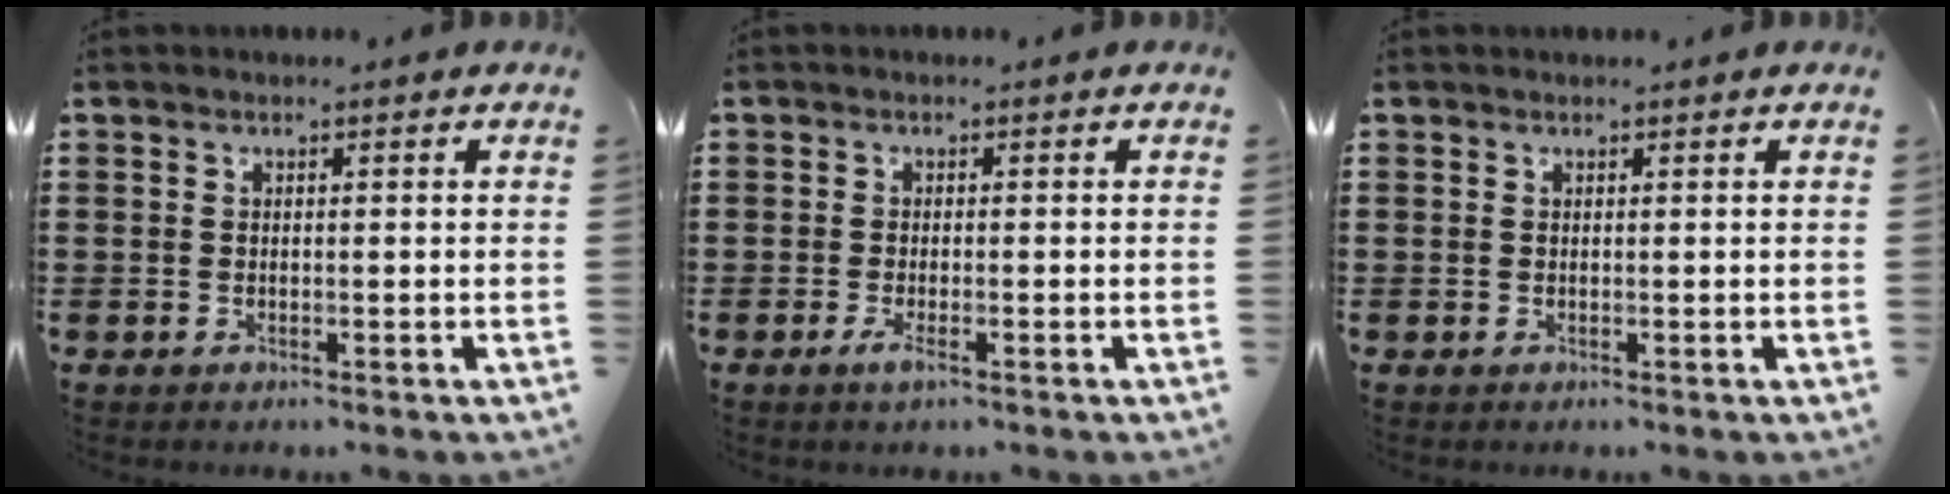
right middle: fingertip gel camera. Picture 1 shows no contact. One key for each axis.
{"total": 1.6, "fx": -0.7, "fy": 0.2, "fz": 1.5, "tx": -0.032, "ty": -0.005, "tz": -0.016}
{"total": 0.0}